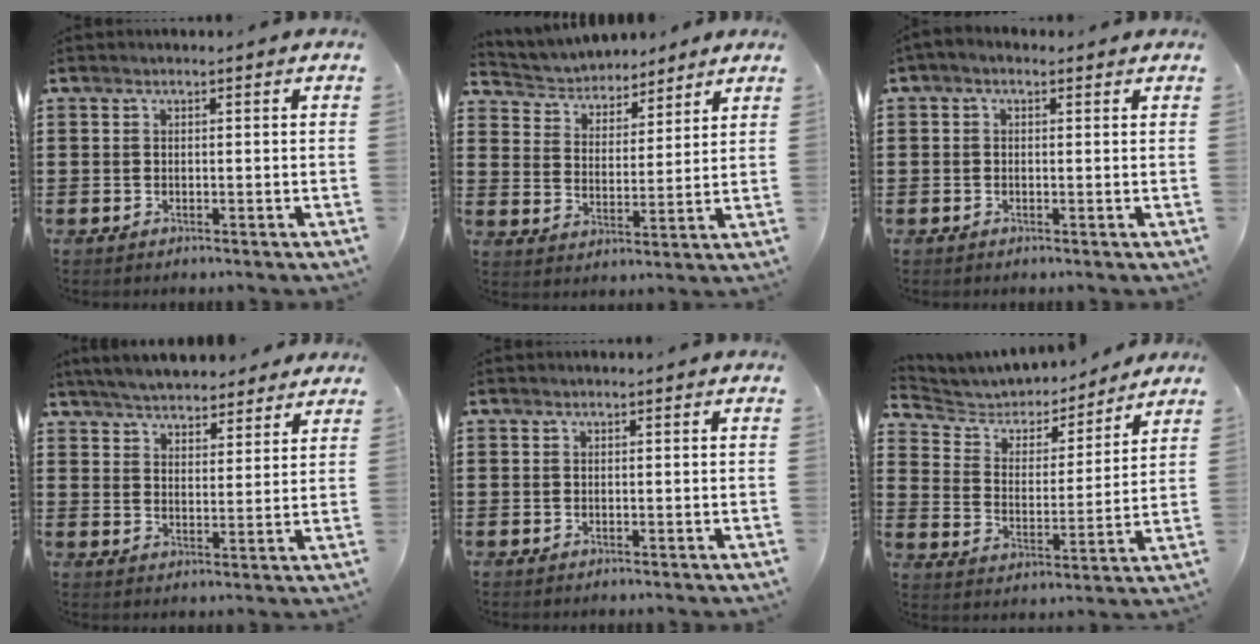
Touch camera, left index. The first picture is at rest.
{"total": 4.1, "force": [3.9, 1.1, -0.2], "torque": [-0.021, -0.025, 0.065]}
{"total": 1.0, "force": [-0.4, 0.8, 0.5], "torque": [-0.011, 0.004, -0.008]}
{"total": 5.3, "force": [5.2, 0.9, 0.8], "torque": [-0.035, -0.017, 0.094]}
{"total": 0.0}
{"total": 4.3, "force": [3.8, 1.8, 0.5], "torque": [-0.038, -0.028, 0.059]}